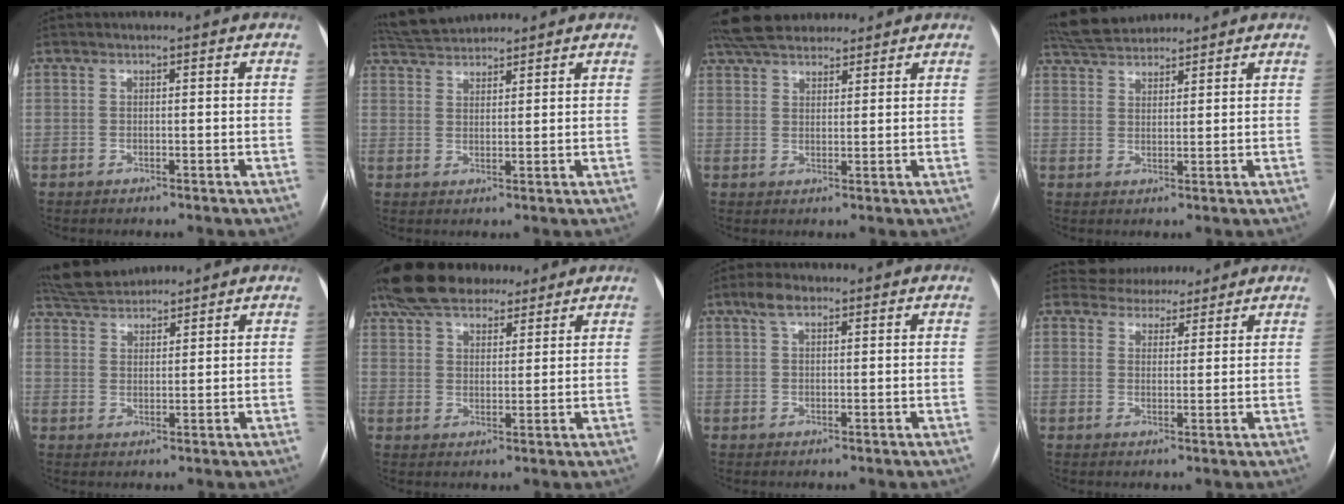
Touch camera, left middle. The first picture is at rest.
{"total": 6.0, "force": [5.8, 1.0, 1.2], "torque": [-0.028, 0.032, 0.107]}
{"total": 10.7, "force": [9.3, 3.6, 3.9], "torque": [-0.066, 0.041, 0.157]}
{"total": 7.0, "force": [6.7, 1.3, 1.8], "torque": [-0.040, 0.033, 0.122]}
{"total": 6.8, "force": [6.6, 1.0, 1.4], "torque": [-0.035, 0.031, 0.122]}
{"total": 14.5, "force": [11.5, 5.8, 6.6], "torque": [-0.123, 0.046, 0.189]}
{"total": 3.3, "force": [2.1, 1.4, 2.3], "torque": [-0.050, 0.016, 0.040]}
{"total": 6.4, "force": [5.8, 2.6, 0.3], "torque": [0.003, 0.012, 0.079]}